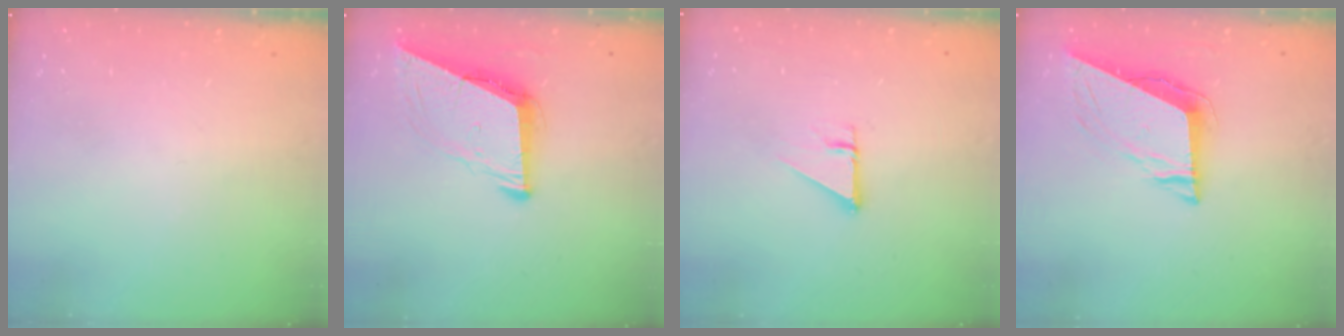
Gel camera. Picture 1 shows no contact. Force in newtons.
{"total": 8.6, "press": 7.7, "slide": 3.8}
{"total": 2.7, "press": 2.7, "slide": 0.1}
{"total": 10.4, "press": 9.8, "slide": 3.5}